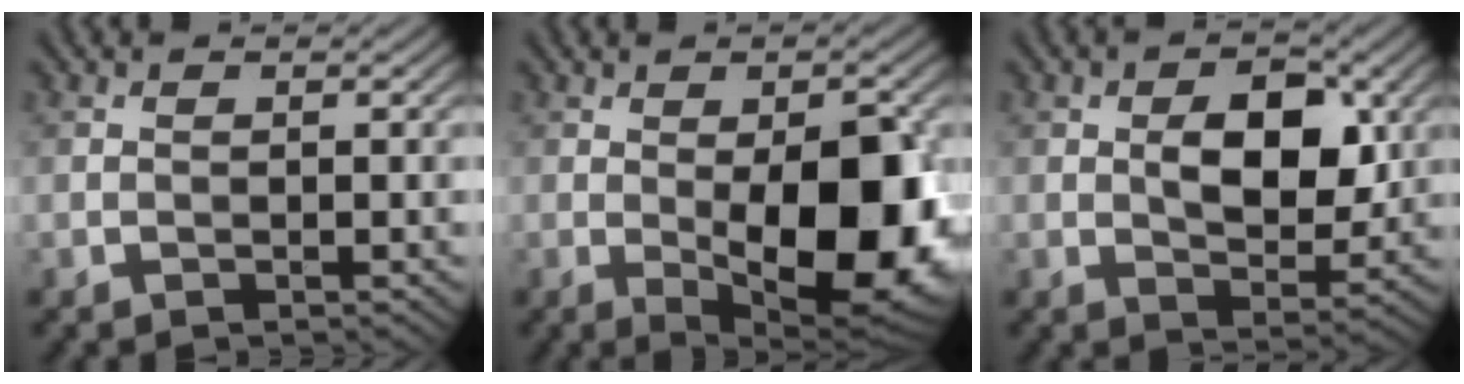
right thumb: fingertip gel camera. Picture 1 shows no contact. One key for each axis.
{"total": 15.1, "fx": -1.9, "fy": 6.5, "fz": 13.5, "tx": -0.175, "ty": -0.007, "tz": -0.021}
{"total": 7.7, "fx": 1.2, "fy": 4.4, "fz": 6.2, "tx": -0.098, "ty": -0.002, "tz": 0.020}